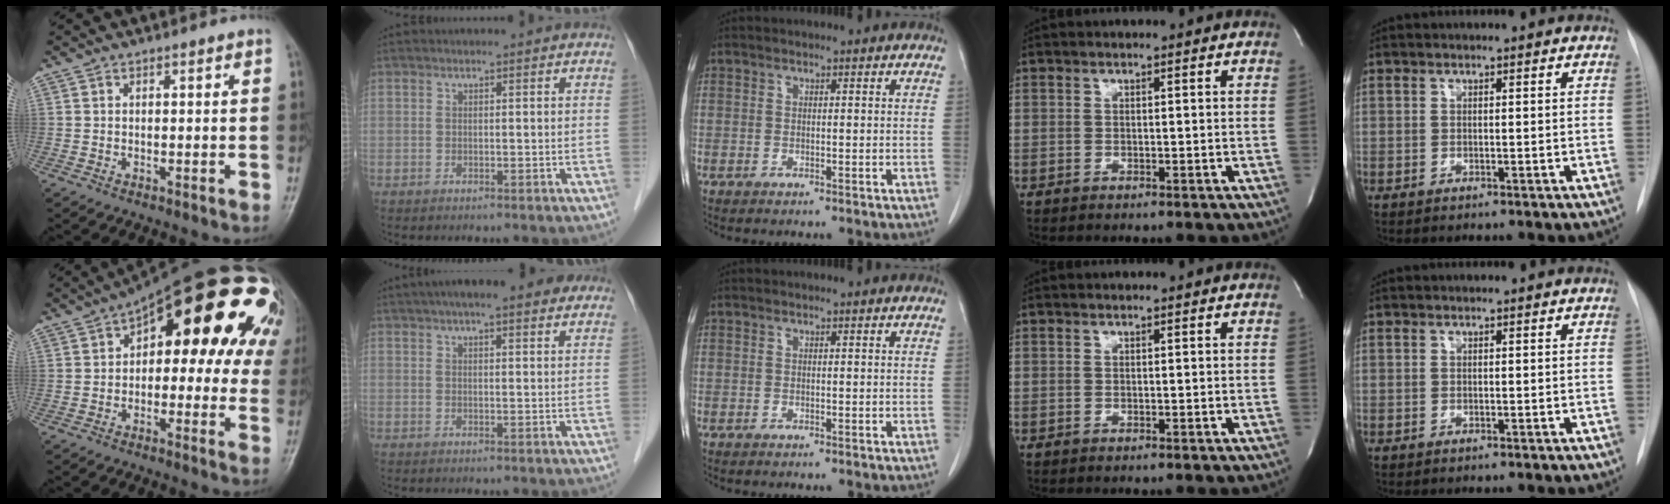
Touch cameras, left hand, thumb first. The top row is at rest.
{"thumb": {"total": 22.8, "force": [6.0, 11.2, 19.0], "torque": [-0.215, 0.038, 0.069]}, "index": {"total": 11.5, "force": [8.9, 2.3, 7.0], "torque": [-0.100, 0.036, 0.119]}}